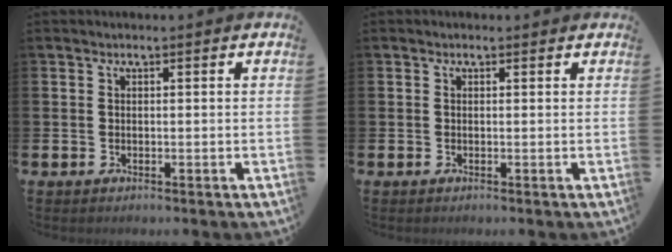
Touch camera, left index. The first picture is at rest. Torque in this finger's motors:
{"motor_torque": [-0.62, -1.52, 0.41, 0.01]}